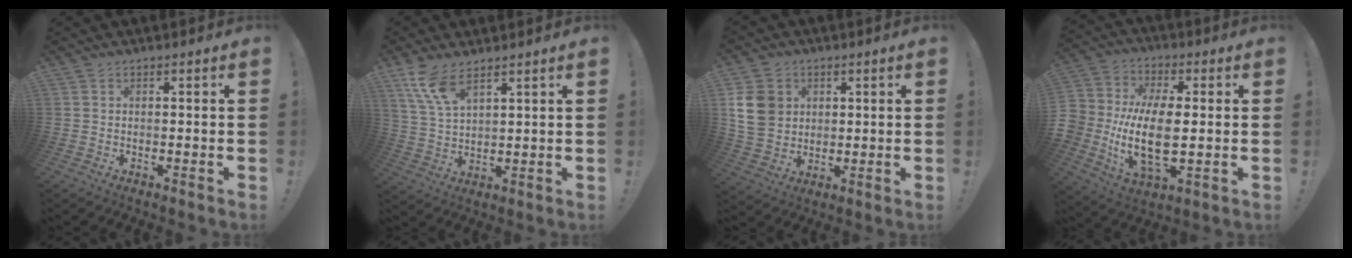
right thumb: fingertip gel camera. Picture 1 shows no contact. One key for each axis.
{"total": 9.1, "fx": 6.4, "fy": 2.9, "fz": 5.7, "tx": -0.116, "ty": -0.027, "tz": 0.123}
{"total": 11.4, "fx": 3.1, "fy": 9.6, "fz": 5.2, "tx": -0.095, "ty": -0.011, "tz": 0.064}
{"total": 15.9, "fx": -1.4, "fy": 9.2, "fz": 12.9, "tx": -0.256, "ty": -0.004, "tz": -0.026}